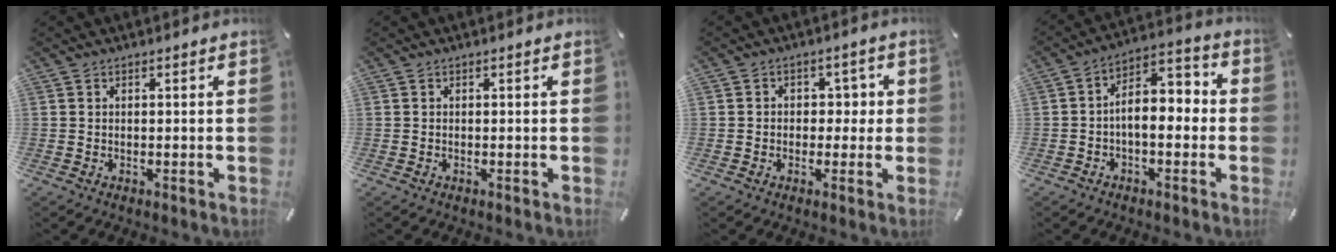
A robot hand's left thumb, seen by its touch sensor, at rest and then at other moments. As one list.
[{"total": 0.0}, {"total": 4.4, "force": [-0.4, 3.9, 2.1], "torque": [-0.022, 0.007, -0.018]}, {"total": 7.1, "force": [-1.9, 4.2, 5.4], "torque": [-0.085, 0.007, -0.035]}]